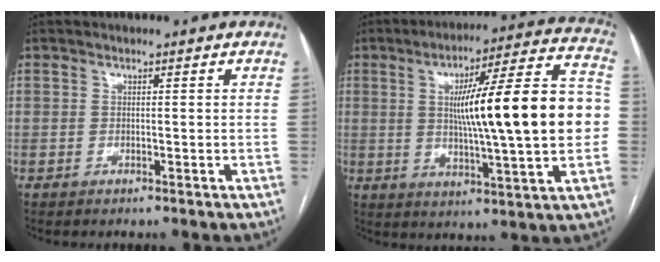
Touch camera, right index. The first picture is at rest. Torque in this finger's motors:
{"motor_torque": [1.57, -0.57, 0.95, 0.21]}